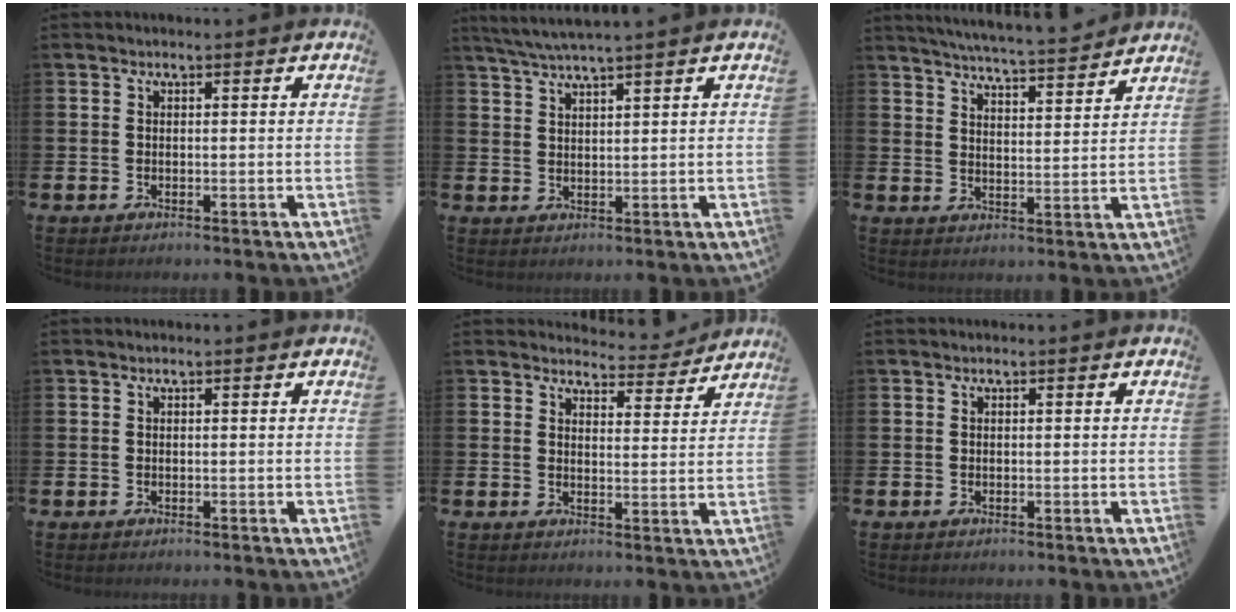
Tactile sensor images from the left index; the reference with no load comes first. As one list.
[{"total": 3.6, "force": [3.4, -0.6, 1.2], "torque": [-0.039, -0.006, 0.063]}, {"total": 5.8, "force": [5.7, -0.2, 1.1], "torque": [-0.037, -0.042, 0.100]}, {"total": 0.0}, {"total": 4.2, "force": [4.1, 1.0, 0.0], "torque": [0.002, -0.034, 0.068]}, {"total": 0.0}]